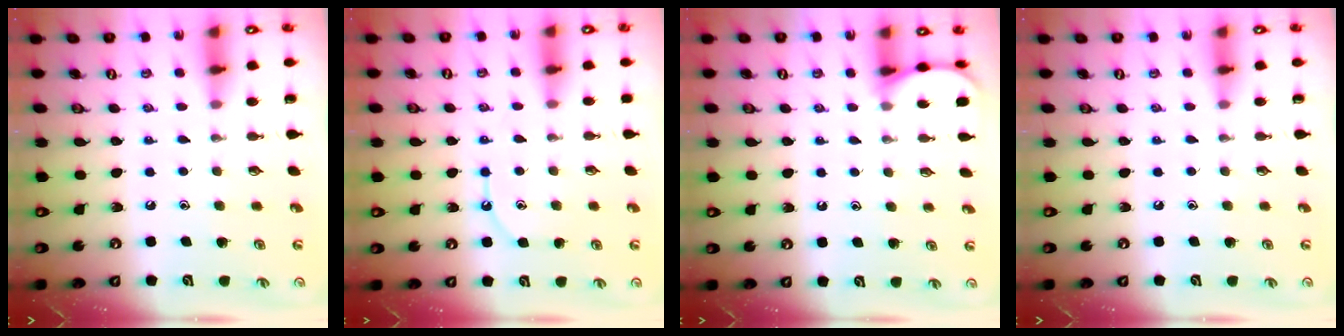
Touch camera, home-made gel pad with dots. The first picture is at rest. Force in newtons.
{"total": 7.1, "press": 7.1, "slide": 0.7}
{"total": 3.9, "press": 3.8, "slide": 0.5}
{"total": 0.0}